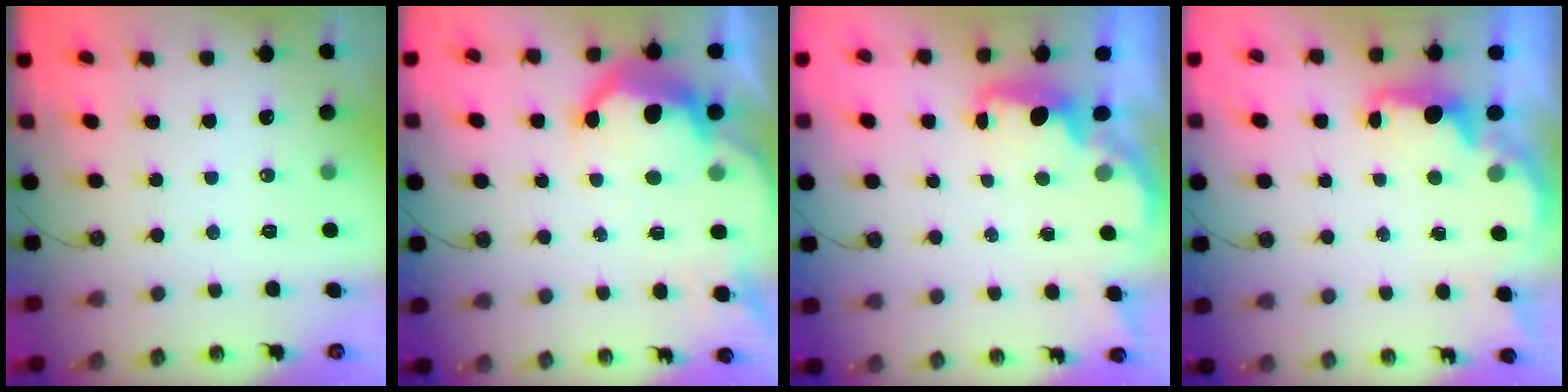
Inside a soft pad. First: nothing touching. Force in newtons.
{"total": 14.4, "press": 14.3, "slide": 1.0}
{"total": 1.5, "press": 1.3, "slide": 0.7}
{"total": 2.5, "press": 2.3, "slide": 0.8}